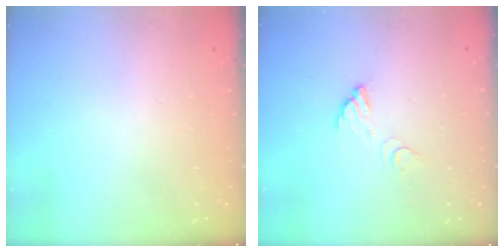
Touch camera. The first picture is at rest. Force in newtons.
{"total": 3.6, "press": 3.6, "slide": 0.2}